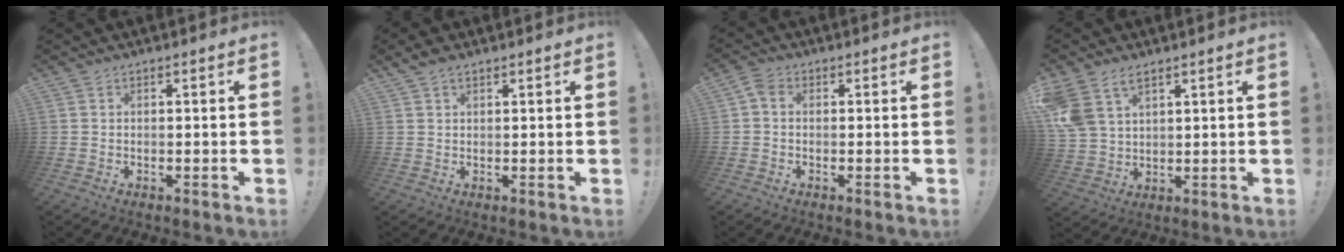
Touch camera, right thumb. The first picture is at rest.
{"total": 2.5, "force": [1.9, 1.2, 1.3], "torque": [-0.022, -0.006, 0.035]}
{"total": 2.6, "force": [0.0, 1.9, 1.8], "torque": [-0.033, 0.008, 0.001]}
{"total": 8.5, "force": [5.4, 5.3, 4.1], "torque": [-0.085, -0.022, 0.111]}